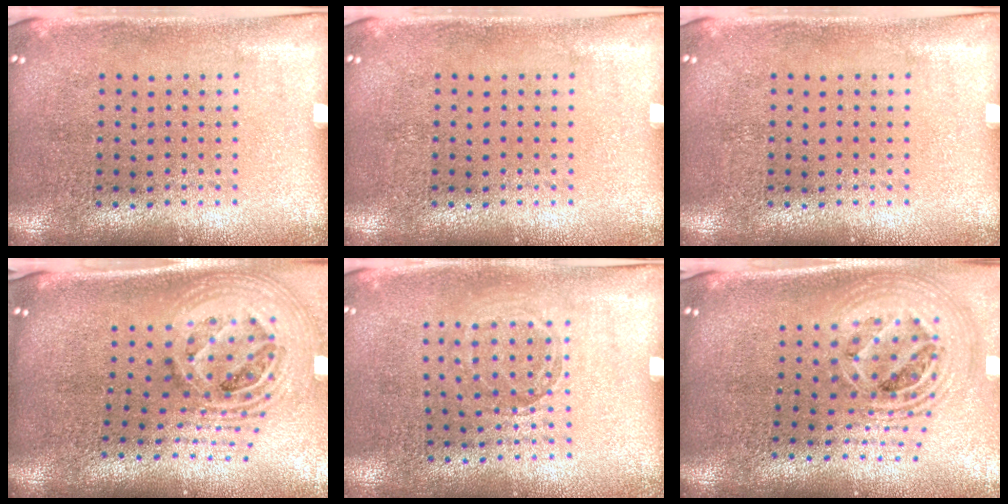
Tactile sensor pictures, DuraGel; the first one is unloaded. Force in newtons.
{"total": 0.0}
{"total": 0.0}
{"total": 2.3, "press": 1.6, "slide": 1.6}
{"total": 0.9, "press": 0.8, "slide": 0.2}
{"total": 2.4, "press": 1.8, "slide": 1.6}